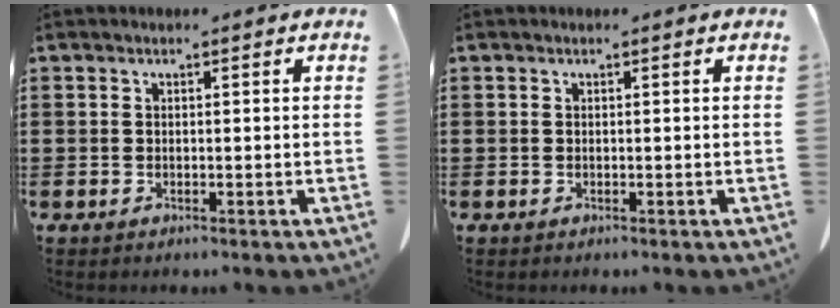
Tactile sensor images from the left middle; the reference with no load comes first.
{"total": 0.0}